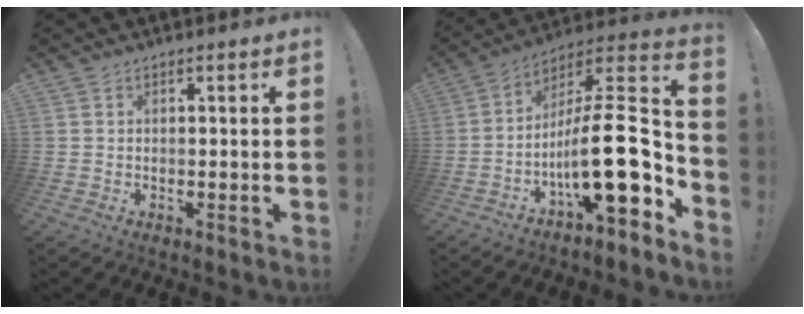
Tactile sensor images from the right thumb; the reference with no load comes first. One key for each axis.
{"total": 21.9, "fx": -4.9, "fy": 6.4, "fz": 20.4, "tx": -0.349, "ty": 0.005, "tz": -0.084}